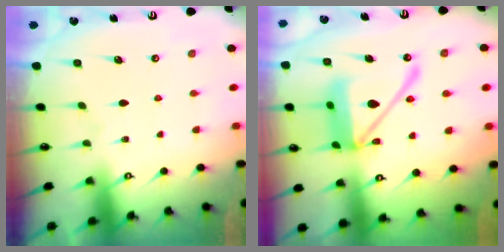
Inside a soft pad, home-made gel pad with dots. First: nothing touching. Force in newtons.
{"total": 16.6, "press": 16.5, "slide": 1.8}